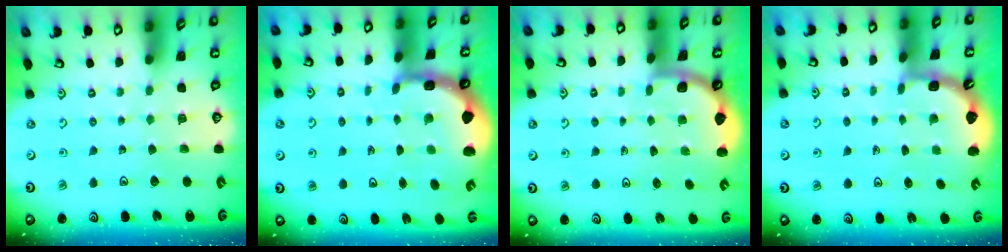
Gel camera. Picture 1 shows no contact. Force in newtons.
{"total": 4.0, "press": 3.8, "slide": 1.2}
{"total": 1.7, "press": 1.7, "slide": 0.0}
{"total": 2.0, "press": 2.0, "slide": 0.2}